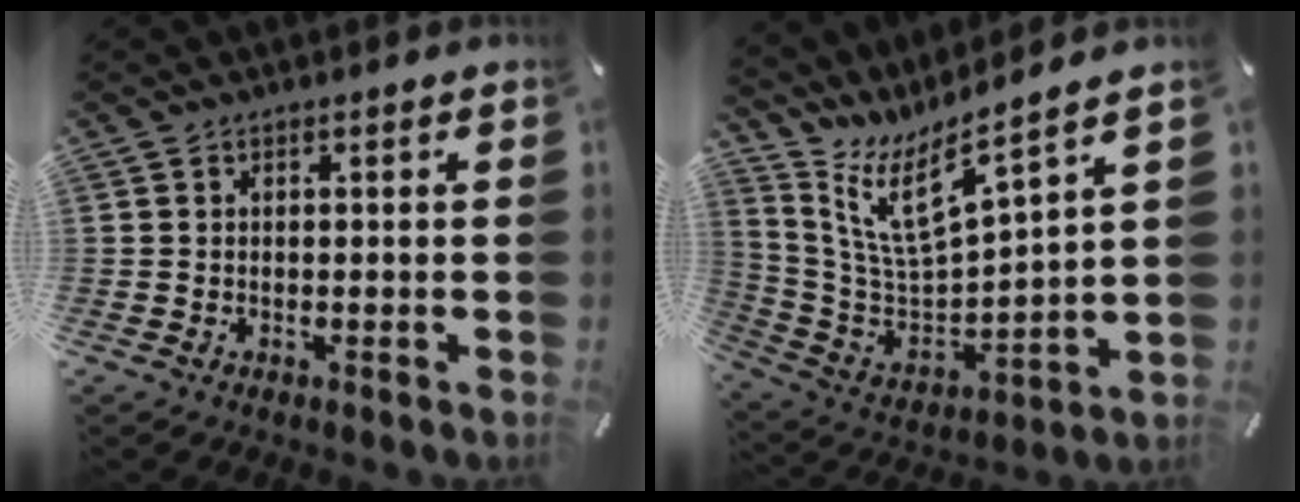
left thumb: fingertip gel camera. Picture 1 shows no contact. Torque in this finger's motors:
{"motor_torque": [1.25, -0.90, 1.30, -1.47, 0.14]}